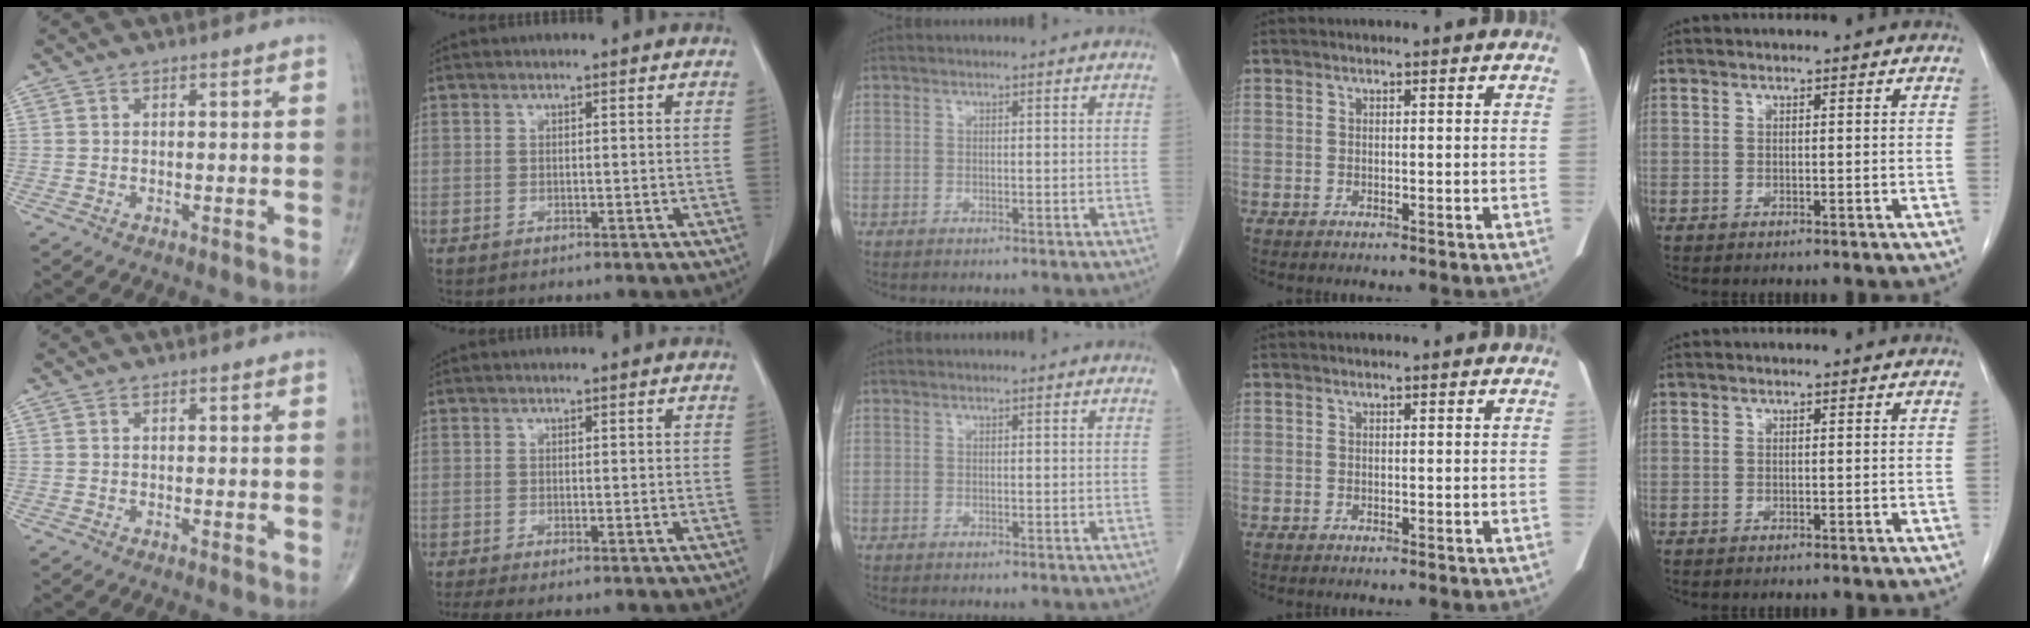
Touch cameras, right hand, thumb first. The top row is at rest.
{"thumb": {"total": 0.9, "force": [0.3, 0.3, 0.8], "torque": [-0.011, -0.005, 0.002]}, "index": {"total": 2.6, "force": [-1.9, 0.4, 1.8], "torque": [-0.035, -0.007, -0.033]}}